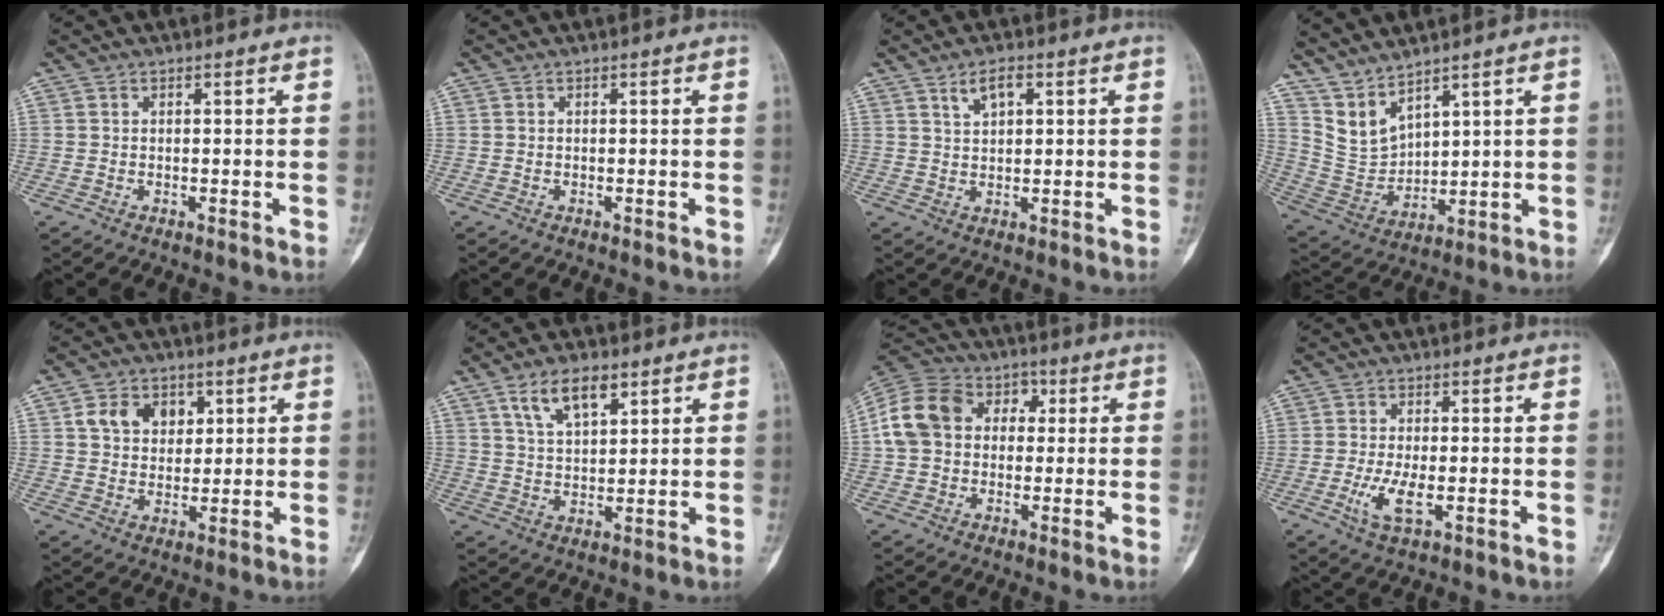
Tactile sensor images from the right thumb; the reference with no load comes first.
{"total": 0.0}
{"total": 3.9, "force": [2.0, 1.8, 2.8], "torque": [-0.047, -0.003, 0.039]}
{"total": 7.5, "force": [6.6, 2.2, 2.8], "torque": [-0.052, -0.050, 0.158]}
{"total": 8.3, "force": [2.9, 6.2, 4.5], "torque": [-0.040, -0.008, 0.050]}
{"total": 8.4, "force": [4.9, 3.8, 5.6], "torque": [-0.089, -0.020, 0.094]}
{"total": 14.0, "force": [1.9, 11.1, 8.4], "torque": [-0.142, 0.040, 0.024]}
{"total": 5.4, "force": [-1.3, 1.9, 4.9], "torque": [-0.107, -0.009, -0.023]}